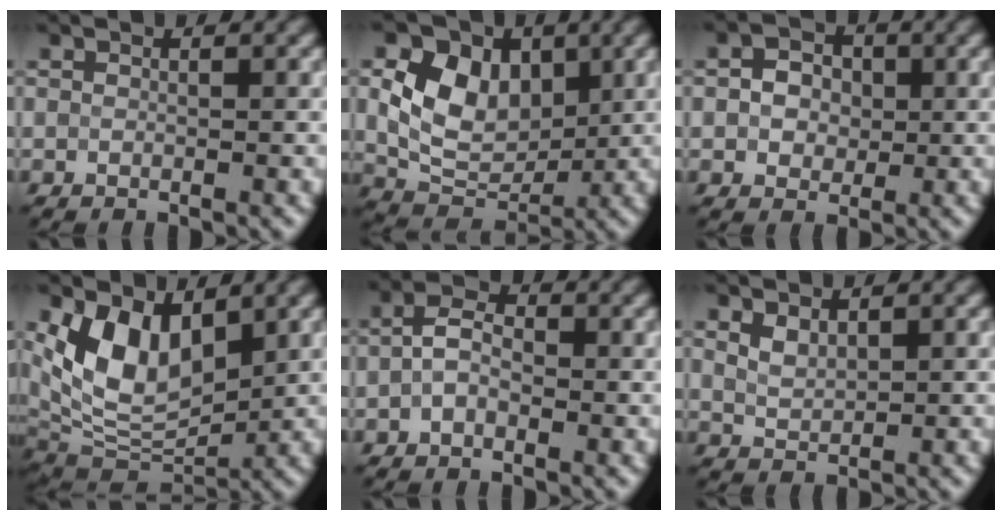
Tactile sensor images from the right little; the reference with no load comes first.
{"total": 7.4, "force": [1.7, 5.2, 5.0], "torque": [-0.103, 0.000, 0.030]}
{"total": 2.9, "force": [0.1, 2.4, 1.7], "torque": [-0.025, 0.006, -0.005]}
{"total": 8.0, "force": [2.4, 4.5, 6.1], "torque": [-0.117, -0.009, 0.042]}
{"total": 2.4, "force": [-0.6, 1.4, 1.8], "torque": [-0.039, 0.012, -0.021]}
{"total": 1.8, "force": [1.1, 0.9, 1.0], "torque": [-0.026, 0.003, 0.026]}